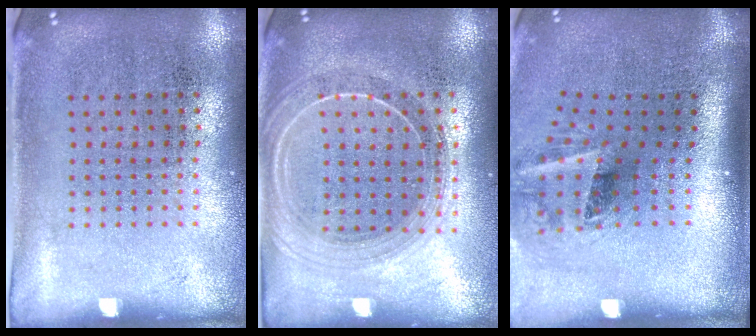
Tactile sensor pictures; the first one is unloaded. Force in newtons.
{"total": 2.0, "press": 1.7, "slide": 0.9}
{"total": 2.0, "press": 1.3, "slide": 1.5}